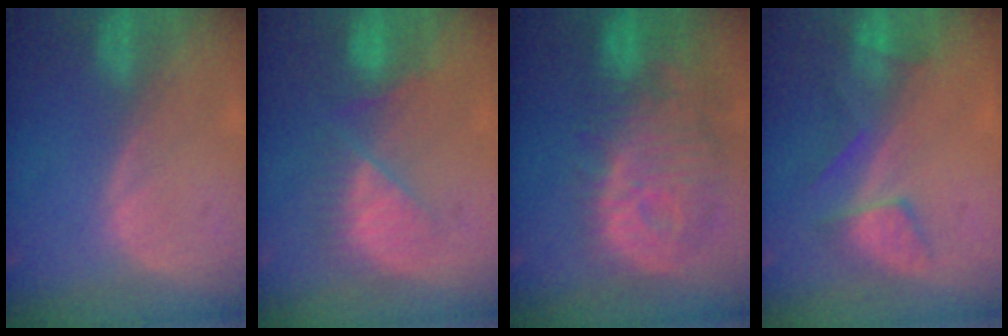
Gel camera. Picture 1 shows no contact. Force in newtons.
{"total": 7.1, "press": 6.7, "slide": 2.4}
{"total": 13.0, "press": 11.3, "slide": 6.3}
{"total": 5.2, "press": 5.0, "slide": 1.2}